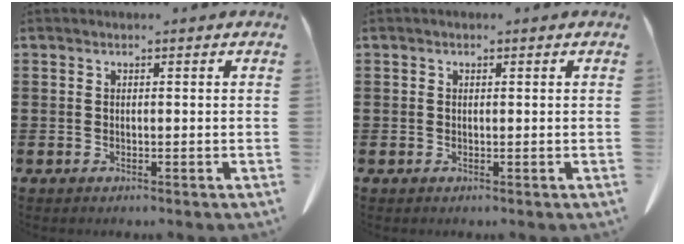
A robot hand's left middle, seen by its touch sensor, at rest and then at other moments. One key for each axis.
{"total": 0.0}